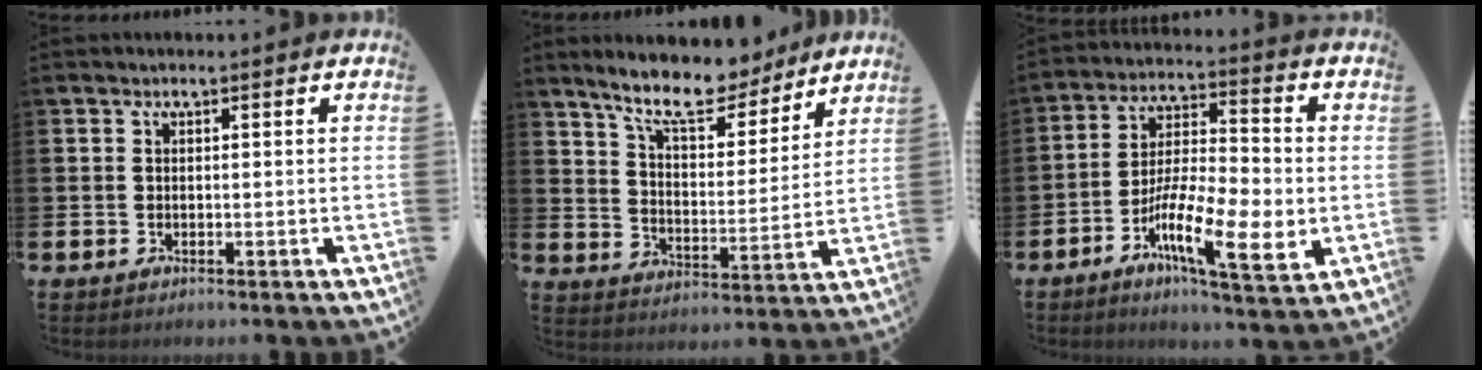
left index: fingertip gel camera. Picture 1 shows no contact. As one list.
[{"total": 10.8, "force": [9.6, 2.9, 4.0], "torque": [-0.091, -0.064, 0.167]}, {"total": 10.6, "force": [-3.2, 2.3, 9.9], "torque": [-0.178, -0.029, -0.061]}]